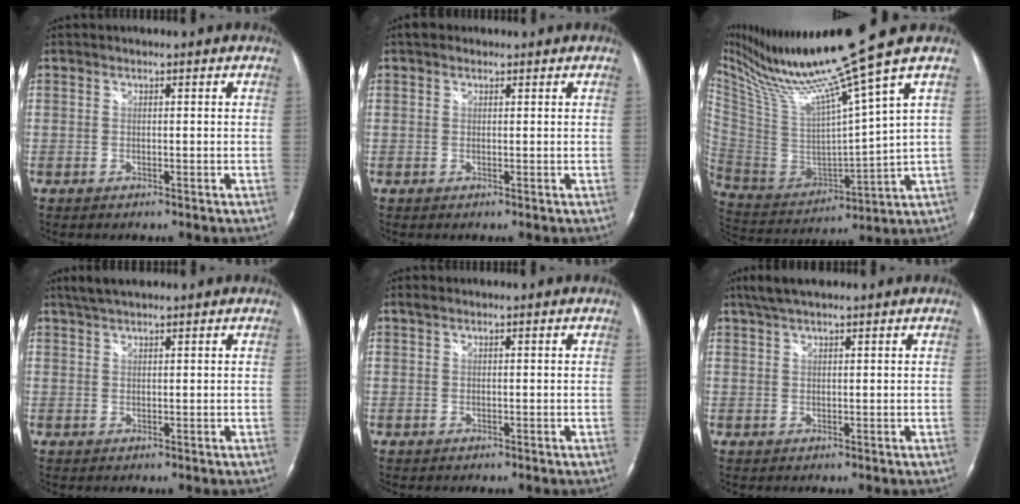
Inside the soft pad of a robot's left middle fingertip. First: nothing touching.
{"total": 1.4, "force": [1.0, 1.0, 0.4], "torque": [-0.010, 0.014, 0.013]}
{"total": 18.4, "force": [13.2, -2.8, 12.4], "torque": [-0.220, -0.028, 0.247]}
{"total": 3.5, "force": [3.0, 0.7, 1.8], "torque": [-0.039, 0.016, 0.056]}
{"total": 0.6, "force": [0.4, 0.3, 0.3], "torque": [-0.008, 0.012, 0.006]}
{"total": 4.7, "force": [3.6, 0.9, 2.8], "torque": [-0.056, 0.025, 0.067]}